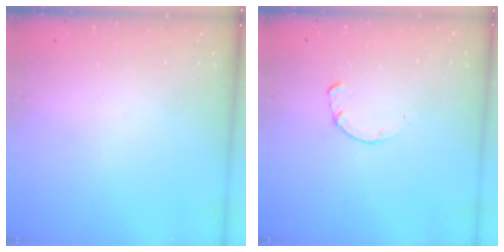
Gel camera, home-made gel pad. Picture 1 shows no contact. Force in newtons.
{"total": 2.2, "press": 2.2, "slide": 0.3}